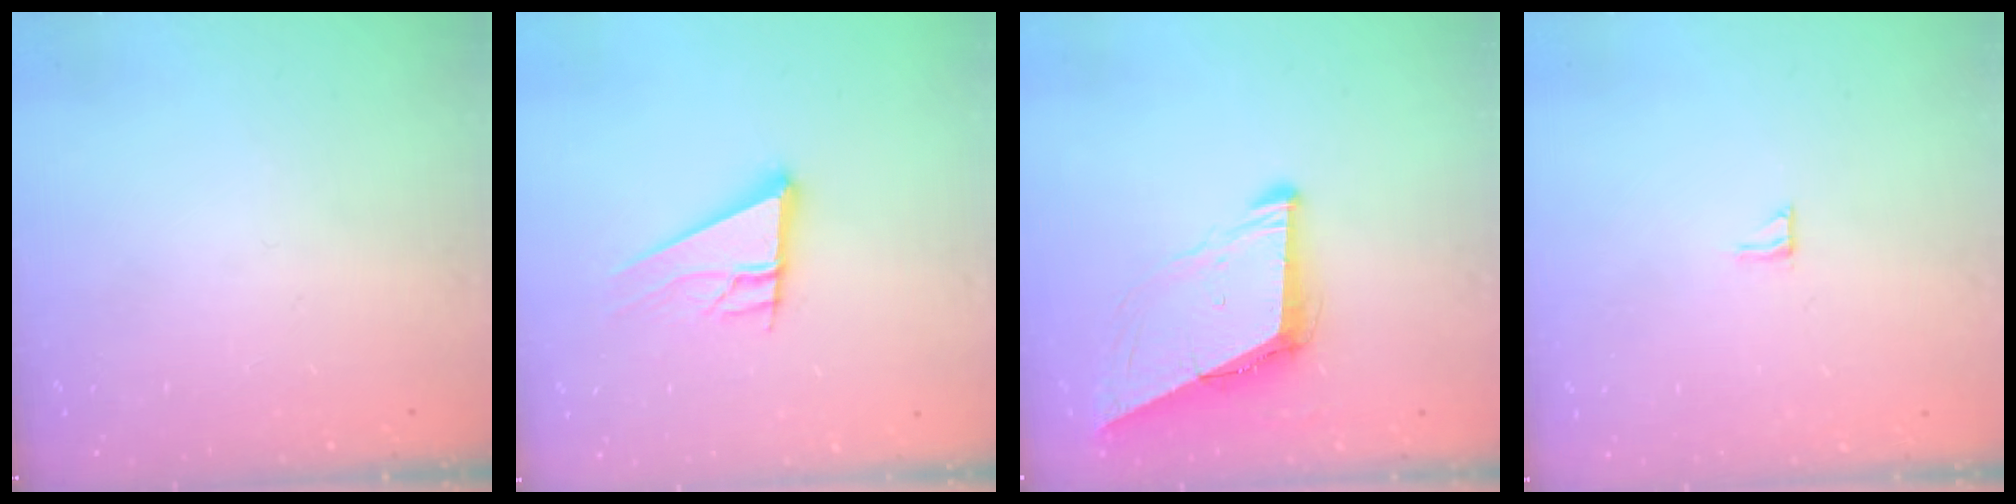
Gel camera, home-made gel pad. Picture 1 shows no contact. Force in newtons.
{"total": 13.1, "press": 12.7, "slide": 3.4}
{"total": 8.6, "press": 7.8, "slide": 3.6}
{"total": 4.2, "press": 4.2, "slide": 0.4}